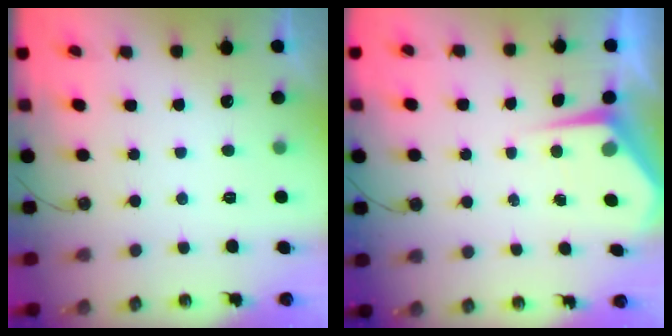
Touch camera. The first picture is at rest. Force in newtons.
{"total": 4.4, "press": 4.3, "slide": 0.6}